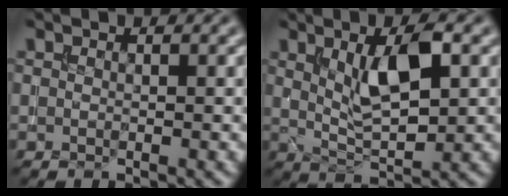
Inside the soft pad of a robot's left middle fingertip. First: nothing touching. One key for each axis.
{"total": 5.7, "fx": 1.7, "fy": 1.9, "fz": 5.1, "tx": -0.096, "ty": -0.001, "tz": 0.031}